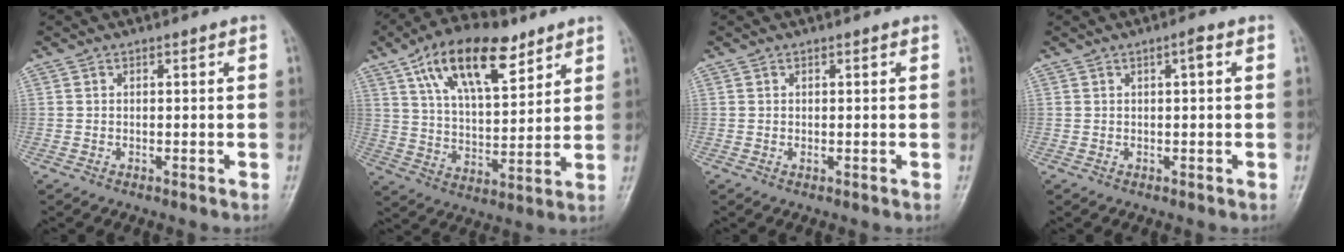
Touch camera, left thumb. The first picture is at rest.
{"total": 17.4, "force": [9.6, 7.9, 12.2], "torque": [-0.170, -0.031, 0.168]}
{"total": 0.6, "force": [0.2, 0.3, 0.4], "torque": [-0.006, -0.001, 0.004]}
{"total": 1.7, "force": [0.5, 0.3, 1.6], "torque": [-0.028, 0.003, 0.006]}